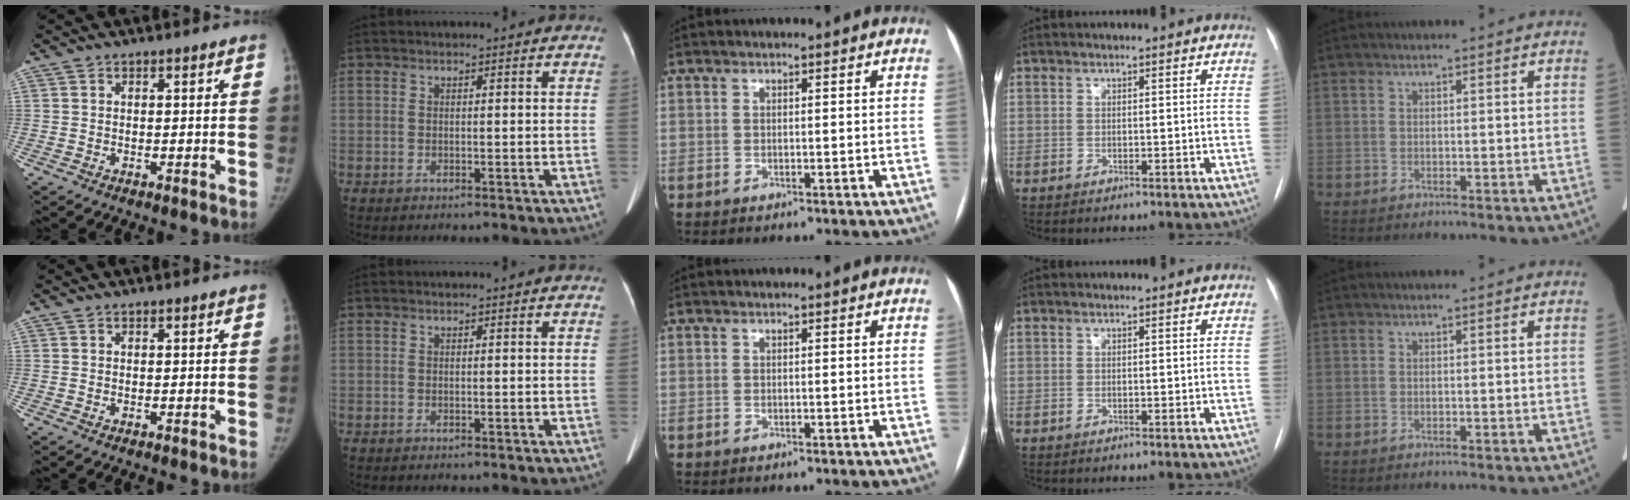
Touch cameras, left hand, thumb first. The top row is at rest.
{}